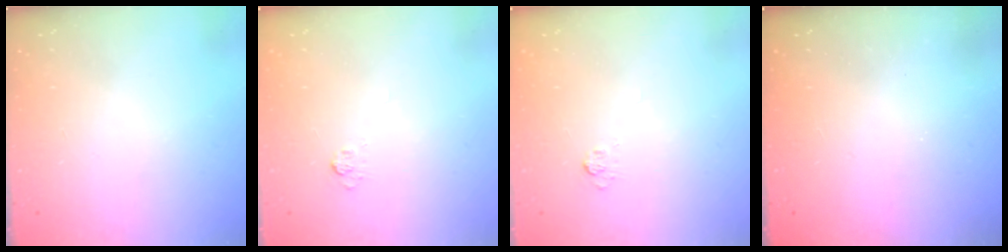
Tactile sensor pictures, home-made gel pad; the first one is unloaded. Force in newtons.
{"total": 7.1, "press": 7.0, "slide": 1.3}
{"total": 7.1, "press": 7.0, "slide": 1.3}
{"total": 2.5, "press": 2.3, "slide": 0.8}